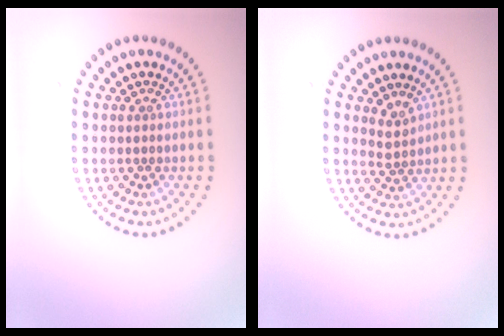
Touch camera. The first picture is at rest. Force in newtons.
{"total": 1.6, "press": 1.2, "slide": 1.1}